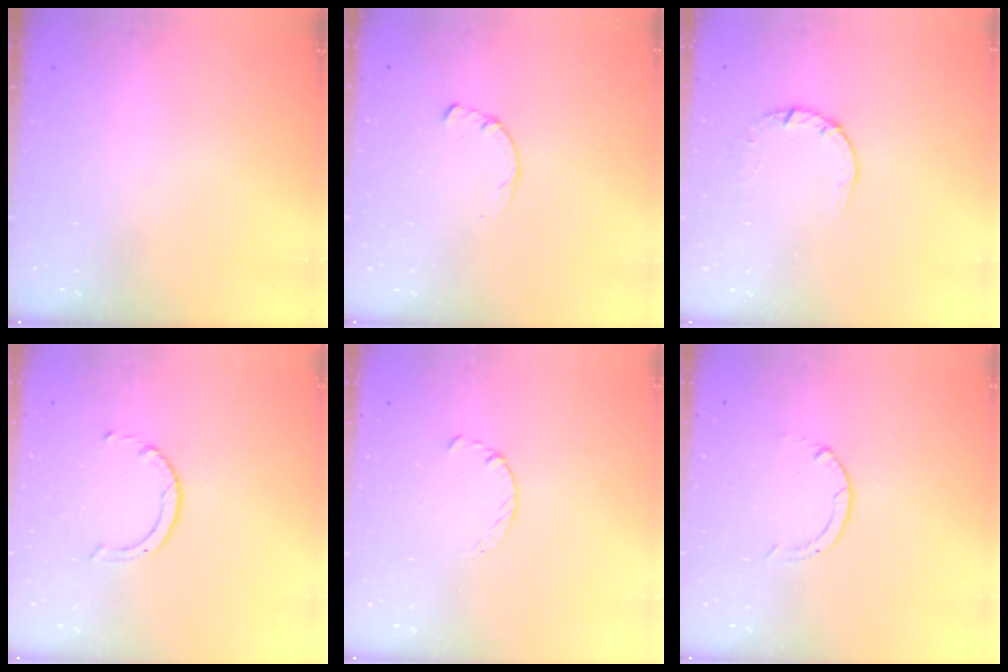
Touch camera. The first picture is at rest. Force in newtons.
{"total": 2.2, "press": 2.2, "slide": 0.3}
{"total": 2.5, "press": 2.5, "slide": 0.2}
{"total": 2.5, "press": 2.4, "slide": 0.3}
{"total": 1.8, "press": 1.7, "slide": 0.3}
{"total": 0.0}